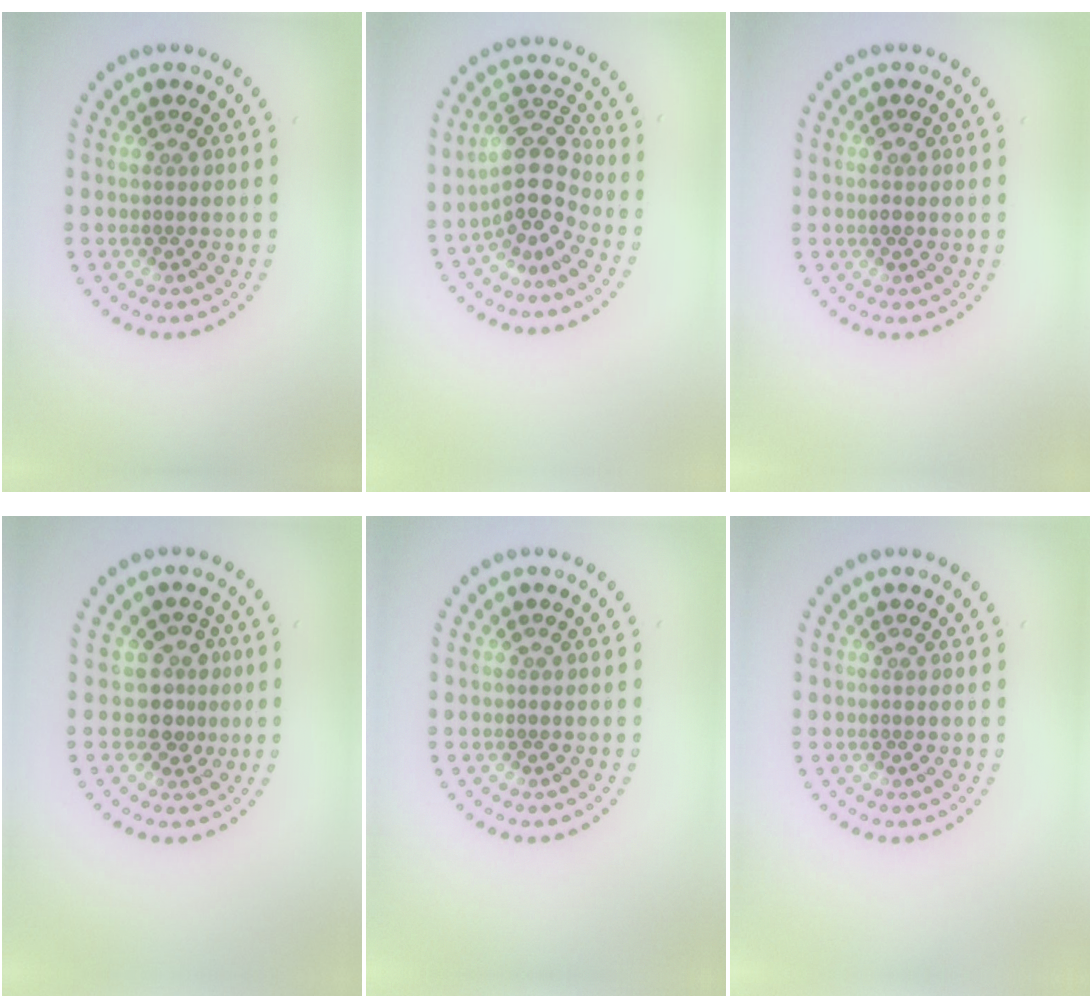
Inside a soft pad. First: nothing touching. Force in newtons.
{"total": 4.2, "press": 3.6, "slide": 2.1}
{"total": 1.2, "press": 1.2, "slide": 0.1}
{"total": 2.5, "press": 1.8, "slide": 1.8}
{"total": 0.0}
{"total": 0.0}